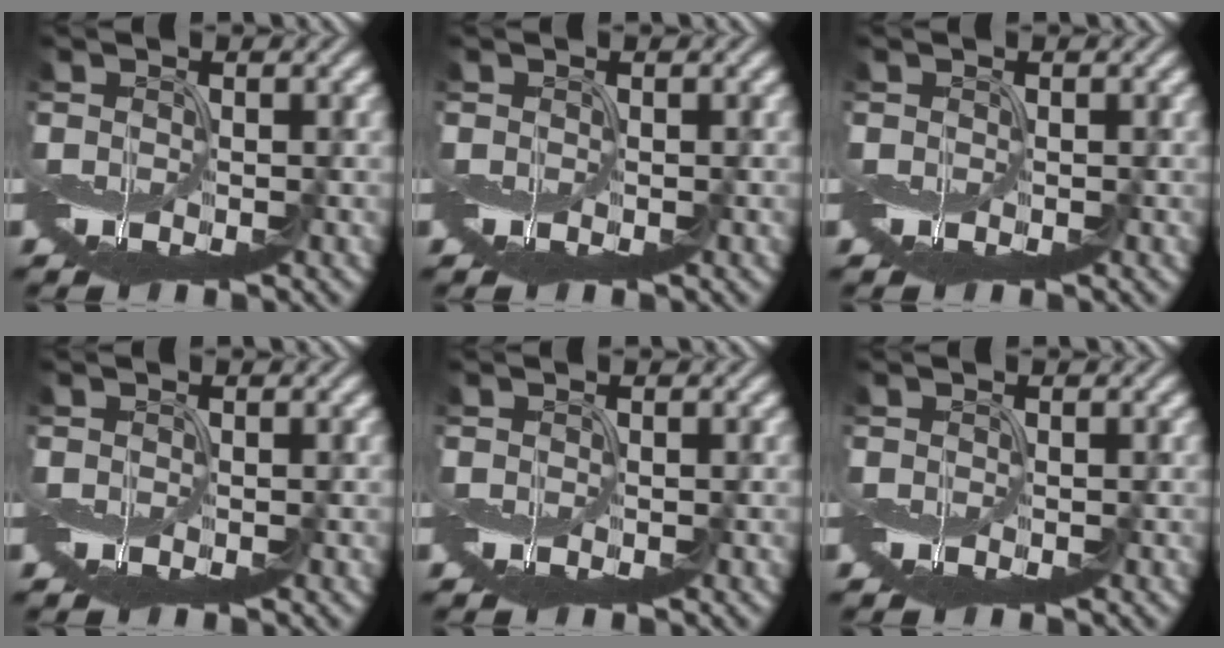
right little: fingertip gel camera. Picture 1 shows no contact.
{"total": 0.0}
{"total": 0.0}
{"total": 0.0}
{"total": 0.0}
{"total": 0.0}